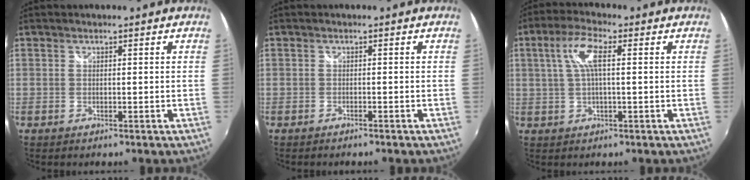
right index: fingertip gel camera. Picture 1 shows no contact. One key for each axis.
{"total": 1.2, "fx": -1.1, "fy": 0.3, "fz": 0.4, "tx": -0.016, "ty": -0.004, "tz": -0.020}
{"total": 6.5, "fx": 1.3, "fy": 1.6, "fz": 6.2, "tx": -0.121, "ty": 0.010, "tz": 0.026}